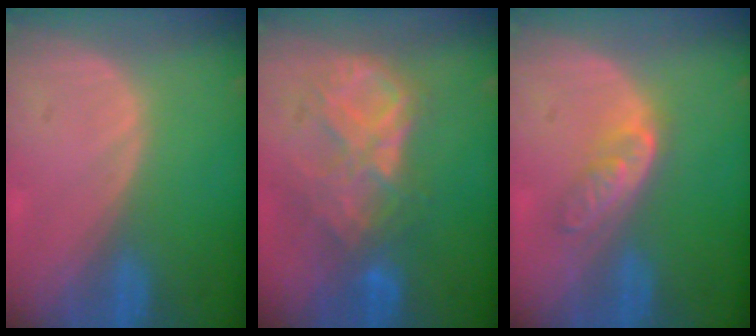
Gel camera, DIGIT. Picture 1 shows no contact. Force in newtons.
{"total": 9.1, "press": 7.8, "slide": 4.7}
{"total": 4.8, "press": 4.1, "slide": 2.5}